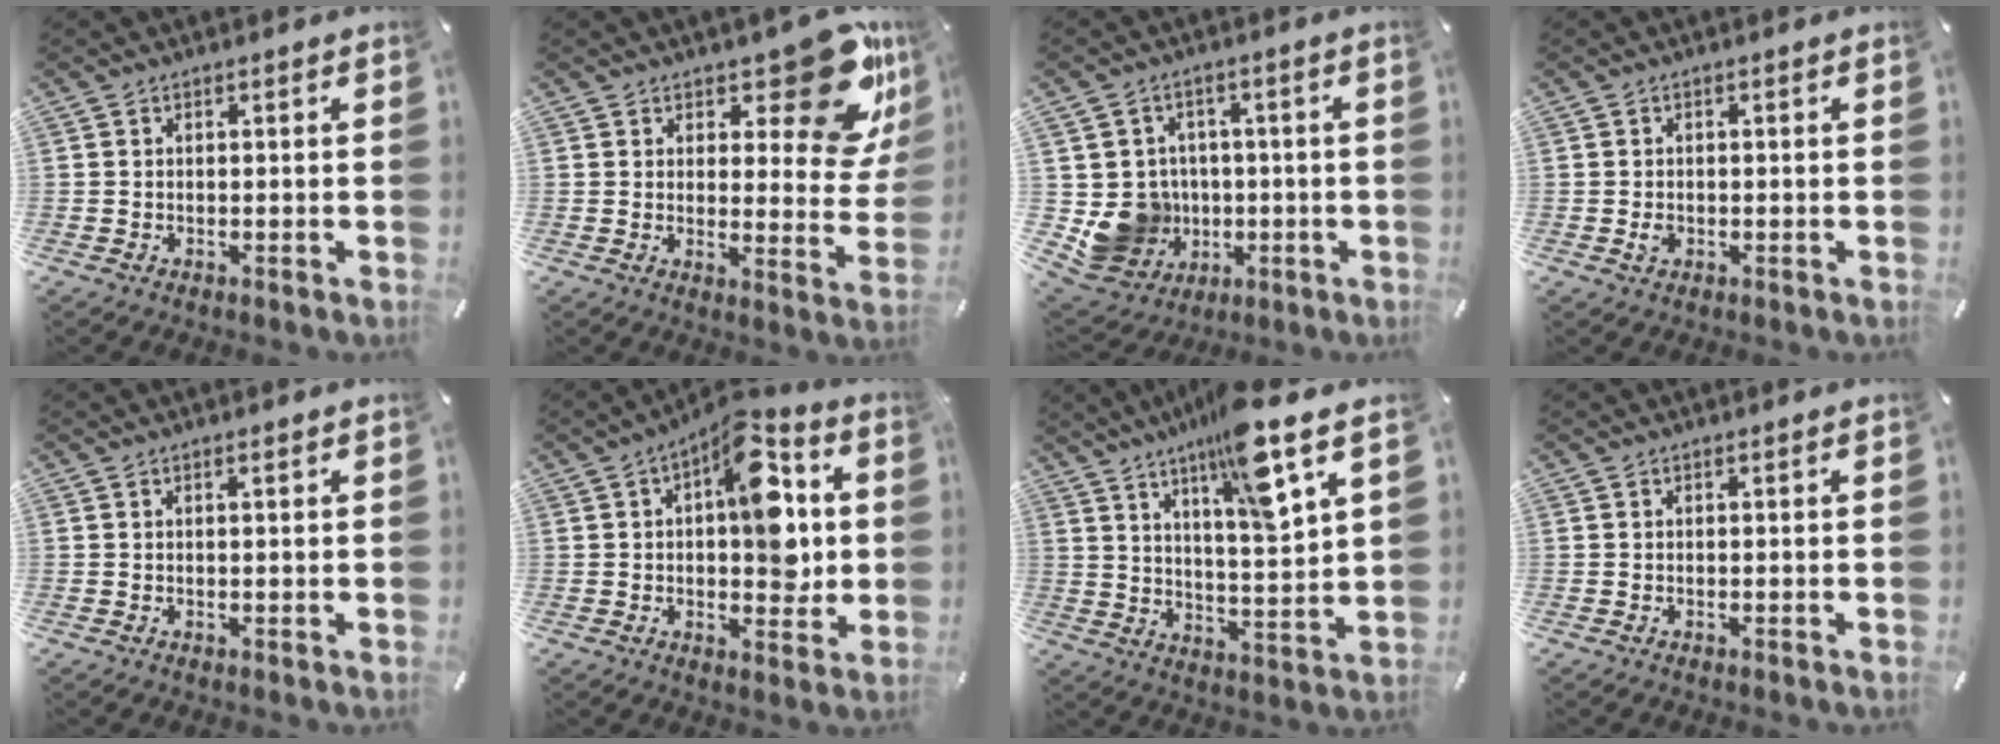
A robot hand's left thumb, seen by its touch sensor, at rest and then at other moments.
{"total": 16.5, "force": [10.5, 7.1, 10.5], "torque": [-0.107, -0.089, 0.172]}
{"total": 10.8, "force": [-1.0, 10.5, 2.6], "torque": [-0.075, 0.002, -0.008]}
{"total": 1.1, "force": [-0.1, 0.8, 0.6], "torque": [-0.012, 0.001, -0.003]}
{"total": 0.9, "force": [0.3, 0.1, 0.8], "torque": [-0.016, 0.002, 0.005]}
{"total": 15.4, "force": [3.3, 8.5, 12.4], "torque": [-0.145, -0.022, 0.055]}
{"total": 13.7, "force": [9.6, 1.9, 9.6], "torque": [-0.154, -0.060, 0.153]}
{"total": 0.0}